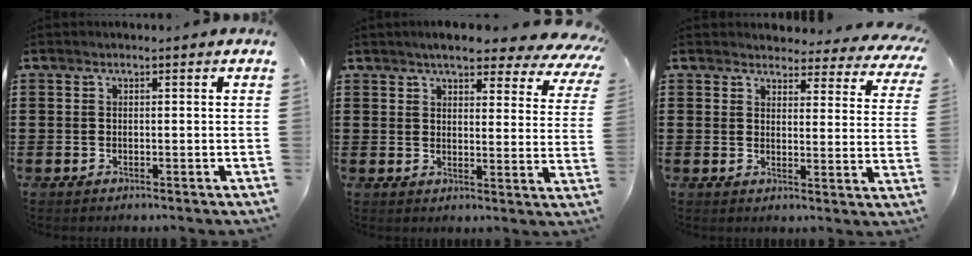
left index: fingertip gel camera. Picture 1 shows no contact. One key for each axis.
{"total": 5.8, "fx": 5.2, "fy": 1.0, "fz": 2.5, "tx": -0.053, "ty": -0.025, "tz": 0.088}
{"total": 3.7, "fx": 3.6, "fy": 0.7, "fz": 0.6, "tx": -0.022, "ty": -0.020, "tz": 0.061}